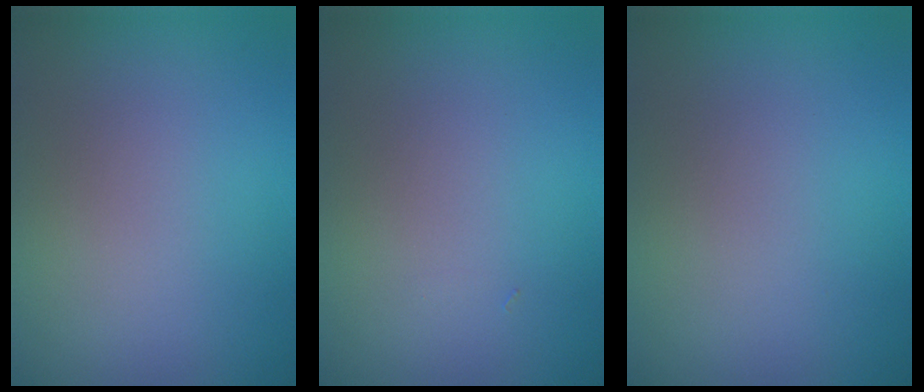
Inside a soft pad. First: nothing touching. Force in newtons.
{"total": 0.0}
{"total": 0.0}